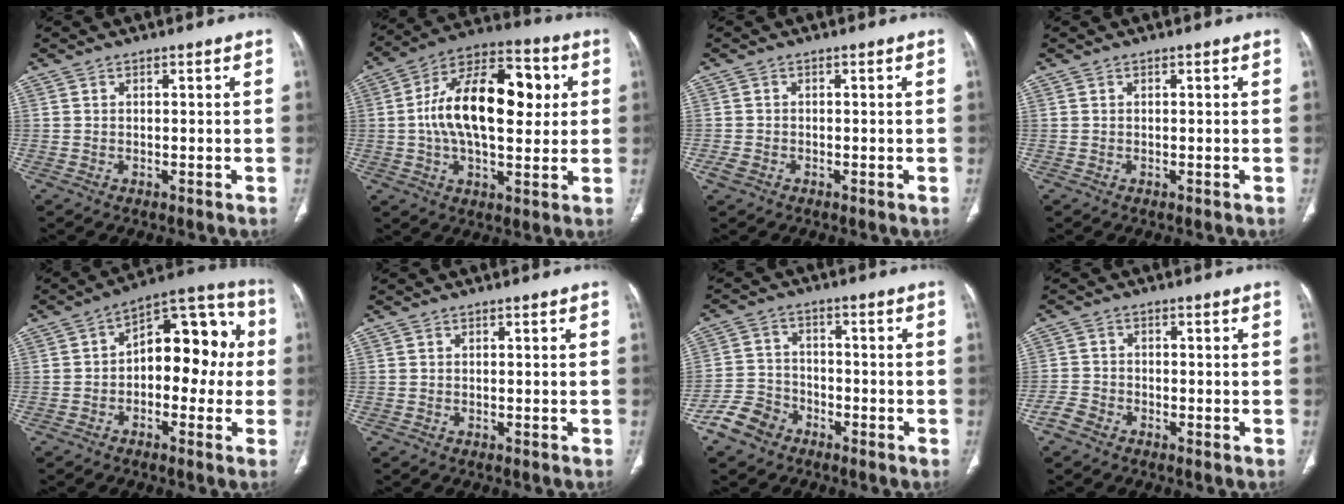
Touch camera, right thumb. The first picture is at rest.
{"total": 21.0, "force": [2.7, 10.9, 17.8], "torque": [-0.278, 0.024, 0.036]}
{"total": 1.7, "force": [-0.9, 1.2, 0.8], "torque": [-0.019, 0.001, -0.016]}
{"total": 0.0}
{"total": 14.9, "force": [0.2, 8.8, 12.1], "torque": [-0.116, 0.050, -0.012]}
{"total": 0.0}
{"total": 6.9, "force": [-4.4, 4.9, 1.8], "torque": [-0.023, 0.028, -0.089]}
{"total": 3.0, "force": [-2.1, 2.0, 1.0], "torque": [-0.019, 0.008, -0.045]}